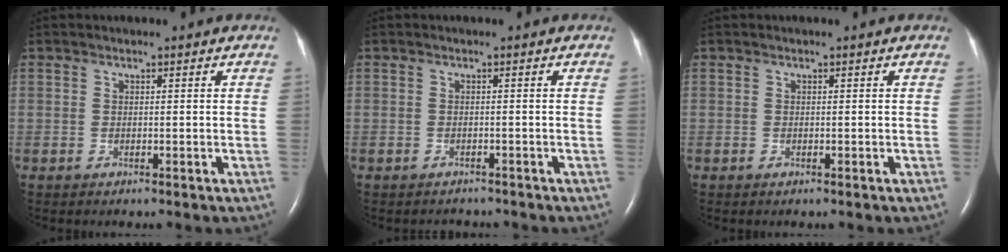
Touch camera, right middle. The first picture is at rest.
{"total": 1.6, "force": [-1.5, 0.5, -0.2], "torque": [-0.001, -0.003, -0.020]}
{"total": 0.0}